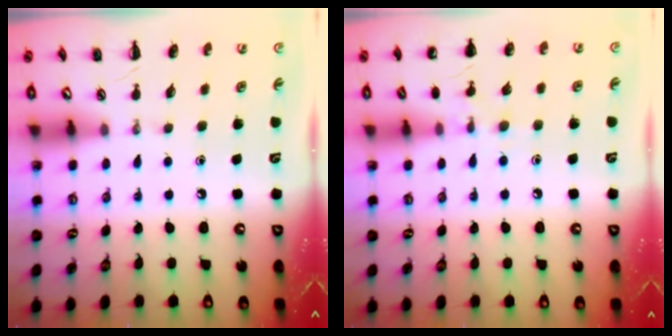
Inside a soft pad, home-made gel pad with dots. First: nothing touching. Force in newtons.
{"total": 7.8, "press": 7.6, "slide": 2.0}